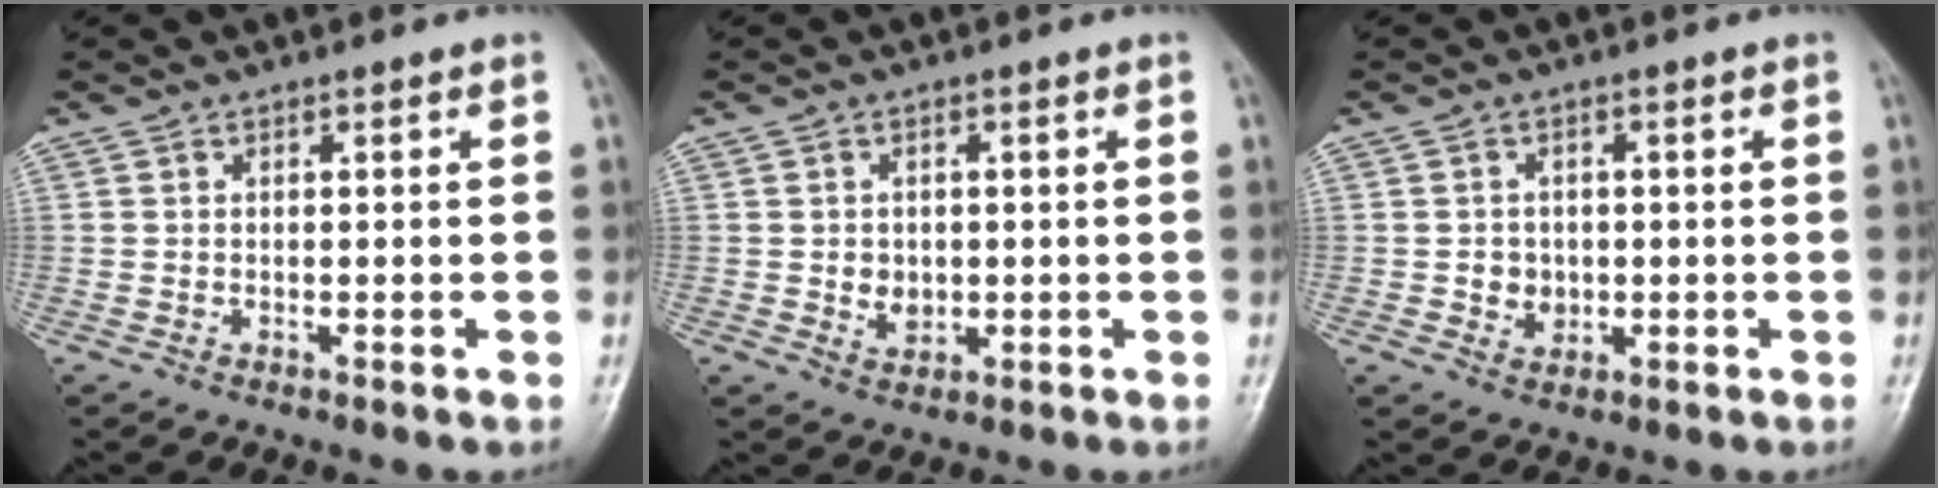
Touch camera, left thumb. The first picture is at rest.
{"total": 3.4, "force": [-0.1, 2.8, 1.9], "torque": [-0.019, 0.000, 0.004]}
{"total": 3.5, "force": [-0.3, 3.1, 1.6], "torque": [-0.009, 0.003, 0.000]}